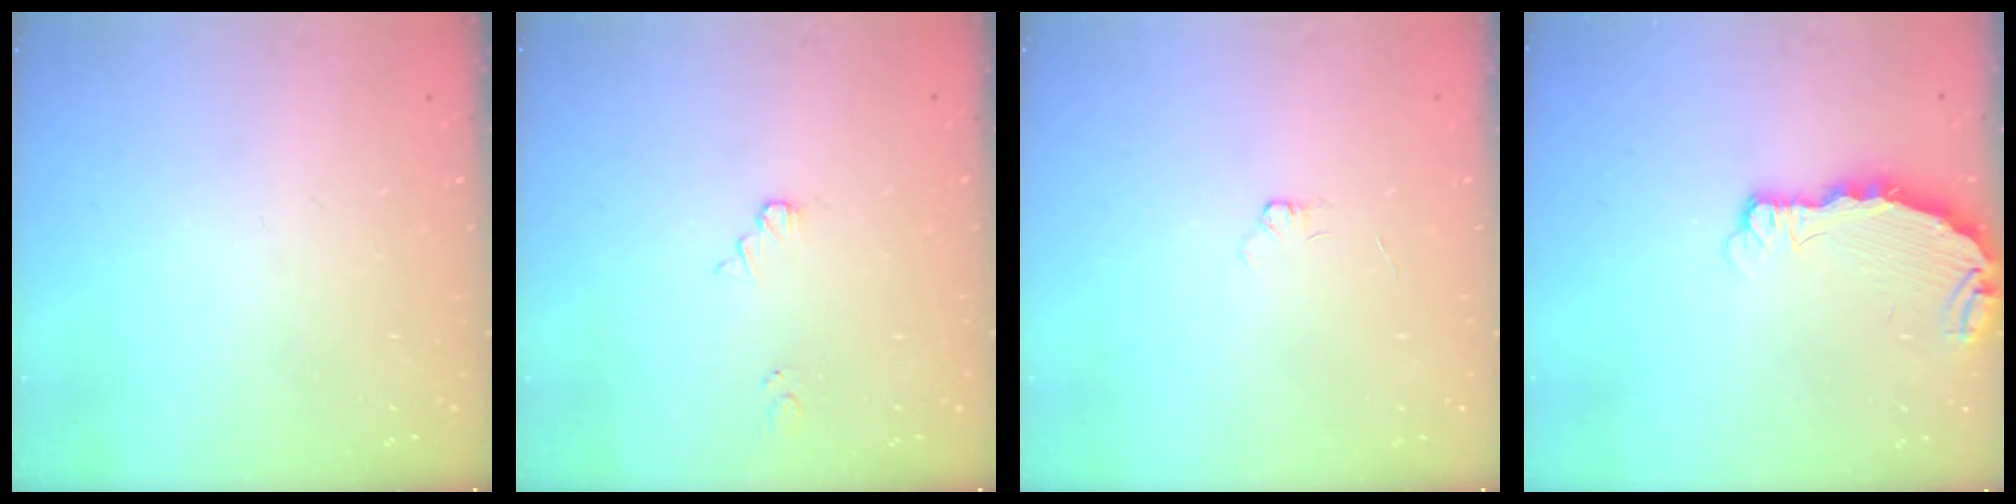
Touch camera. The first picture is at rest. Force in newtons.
{"total": 1.7, "press": 1.7, "slide": 0.3}
{"total": 2.2, "press": 2.1, "slide": 0.3}
{"total": 4.2, "press": 4.2, "slide": 0.1}